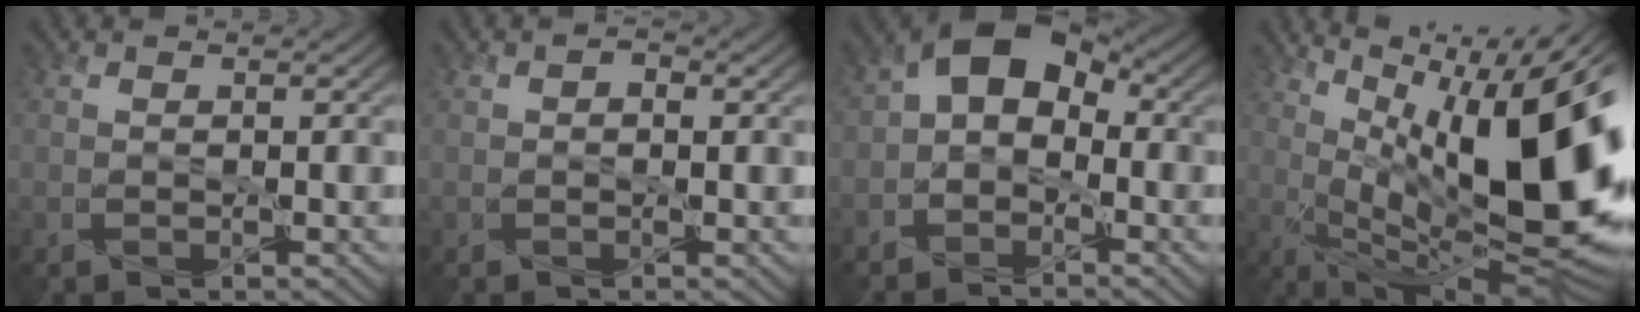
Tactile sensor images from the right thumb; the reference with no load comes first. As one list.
[{"total": 0.9, "force": [0.0, 0.7, 0.6], "torque": [-0.006, -0.003, 0.000]}, {"total": 7.4, "force": [-0.9, 5.1, 5.3], "torque": [-0.096, 0.016, -0.033]}, {"total": 18.8, "force": [4.4, 6.1, 17.3], "torque": [-0.252, 0.015, 0.087]}]